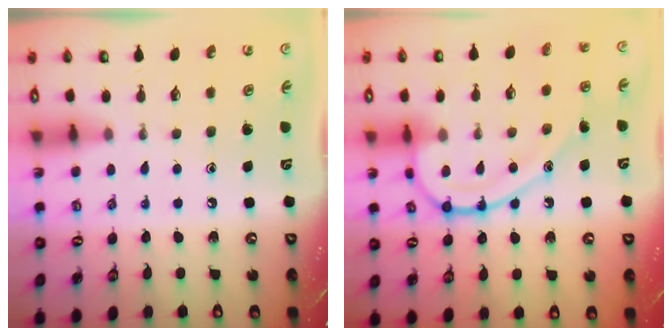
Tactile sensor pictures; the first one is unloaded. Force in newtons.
{"total": 13.7, "press": 13.7, "slide": 0.0}